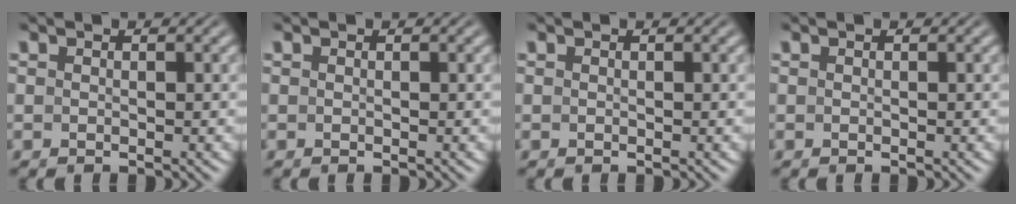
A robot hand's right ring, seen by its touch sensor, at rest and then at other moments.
{"total": 0.0}
{"total": 0.0}
{"total": 0.0}